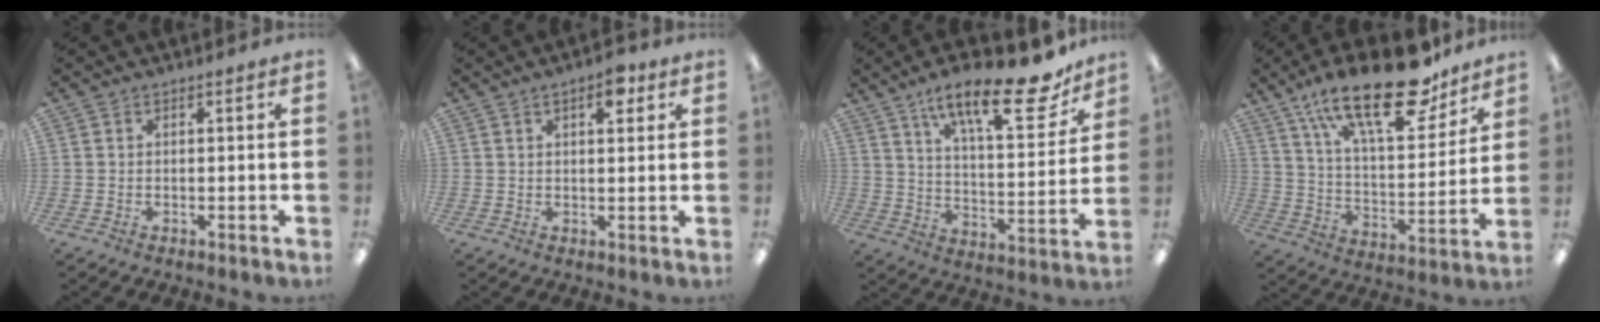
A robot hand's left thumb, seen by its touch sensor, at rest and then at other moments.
{"total": 4.8, "force": [2.6, 2.0, 3.5], "torque": [-0.043, -0.006, 0.038]}
{"total": 21.5, "force": [15.1, 6.9, 13.6], "torque": [-0.197, -0.095, 0.245]}
{"total": 25.2, "force": [16.2, 9.8, 16.6], "torque": [-0.263, -0.087, 0.273]}